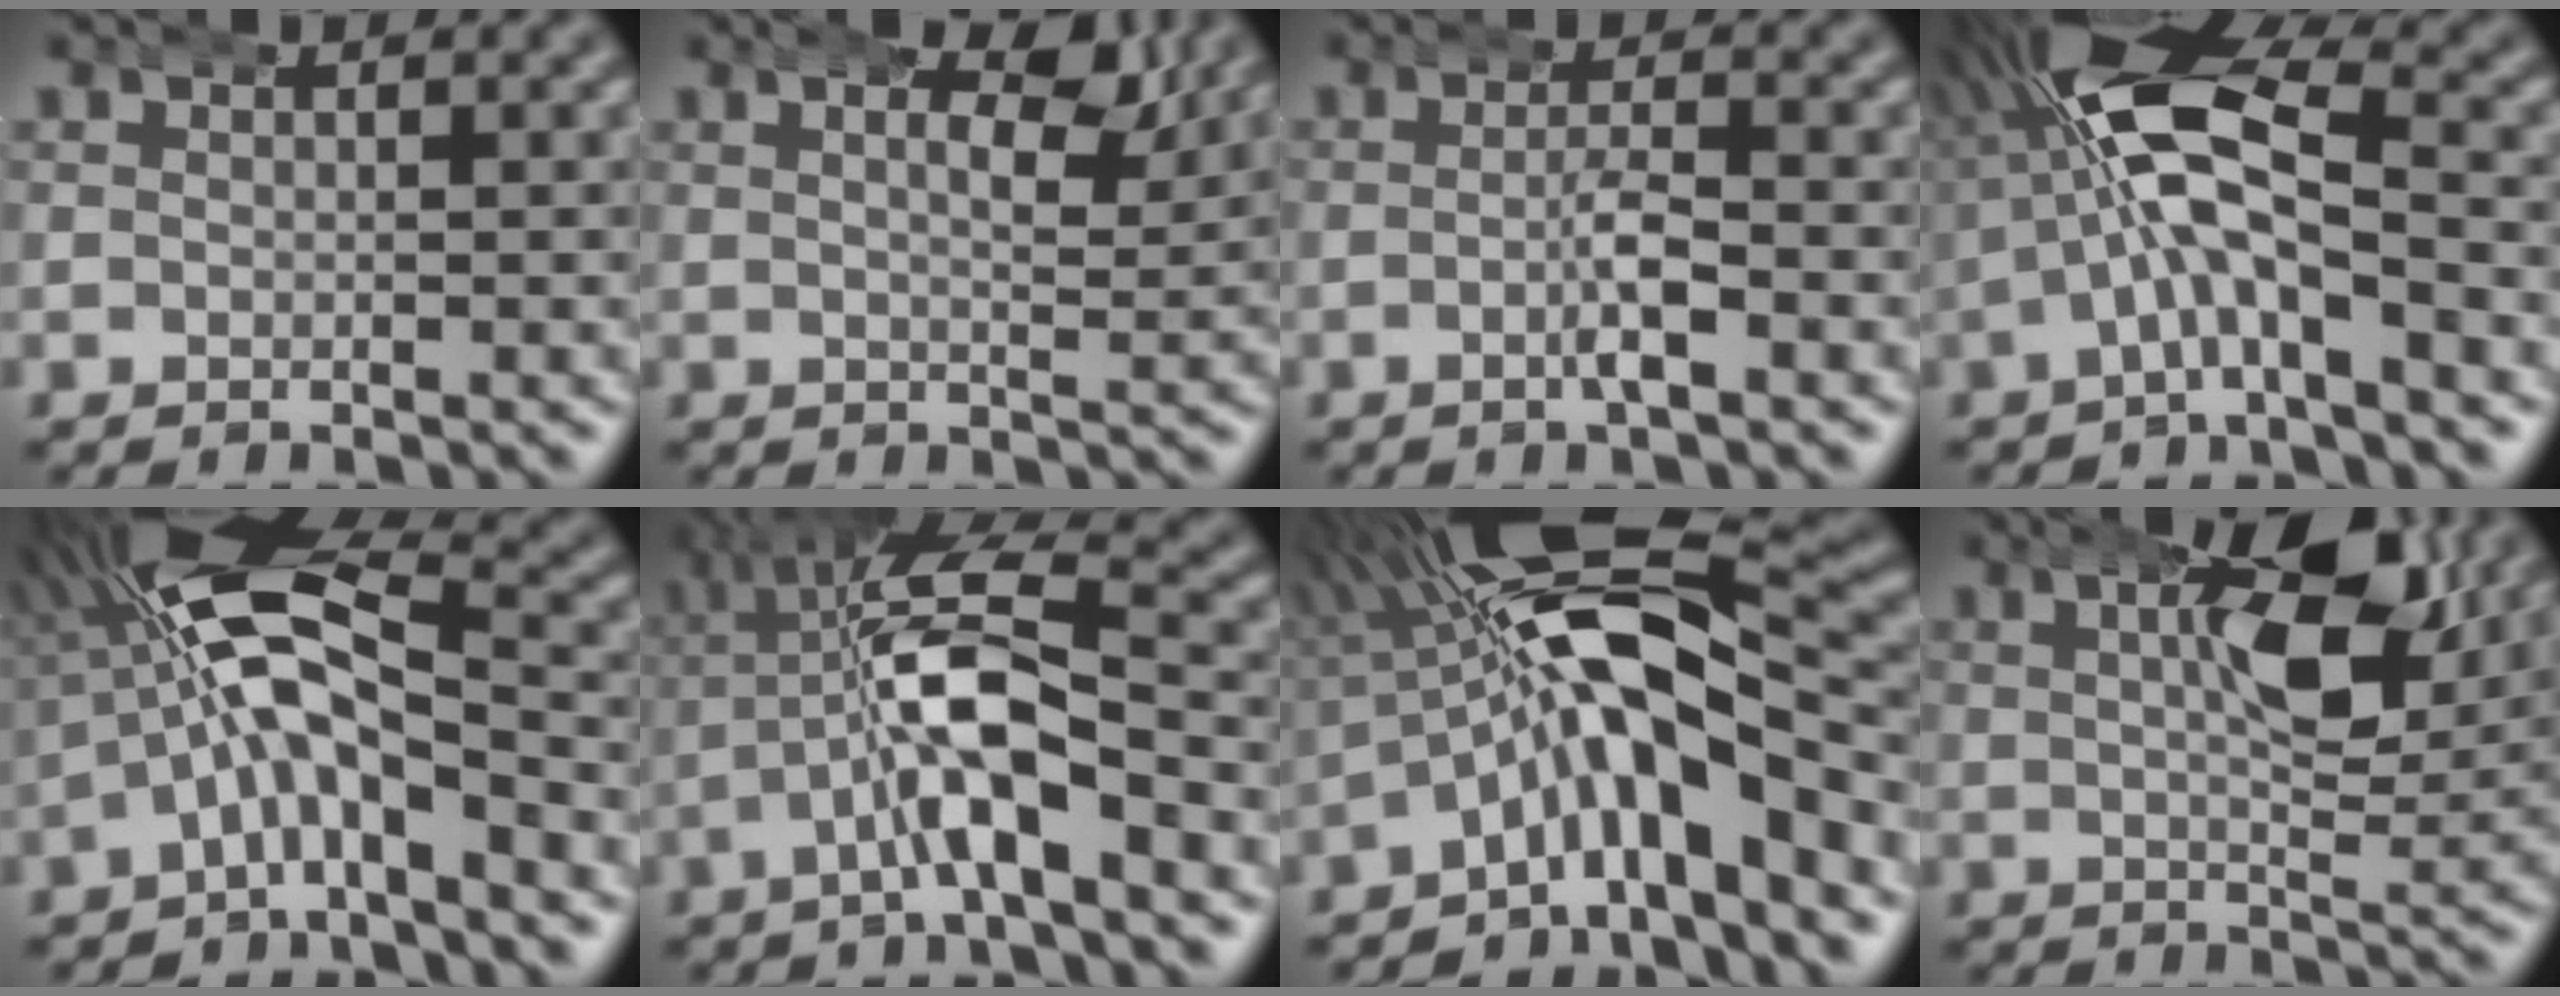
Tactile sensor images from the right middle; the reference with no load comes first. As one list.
[{"total": 5.4, "force": [3.1, 2.2, 3.9], "torque": [-0.038, 0.007, 0.032]}, {"total": 2.2, "force": [-0.8, 0.2, 2.0], "torque": [-0.035, 0.002, -0.022]}, {"total": 10.9, "force": [1.8, 5.7, 9.2], "torque": [-0.179, -0.003, 0.020]}, {"total": 9.8, "force": [1.0, 5.1, 8.4], "torque": [-0.169, -0.010, 0.010]}, {"total": 8.0, "force": [0.1, 3.3, 7.3], "torque": [-0.130, 0.002, -0.008]}, {"total": 10.5, "force": [-0.3, 4.7, 9.4], "torque": [-0.161, 0.005, -0.012]}, {"total": 8.4, "force": [4.0, 2.8, 6.8], "torque": [-0.102, 0.008, 0.054]}]